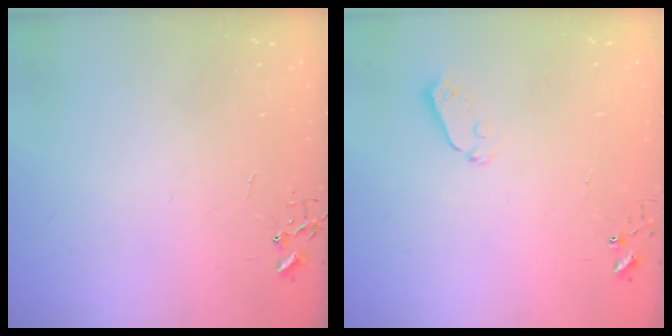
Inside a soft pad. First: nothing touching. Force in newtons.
{"total": 5.0, "press": 5.0, "slide": 0.4}